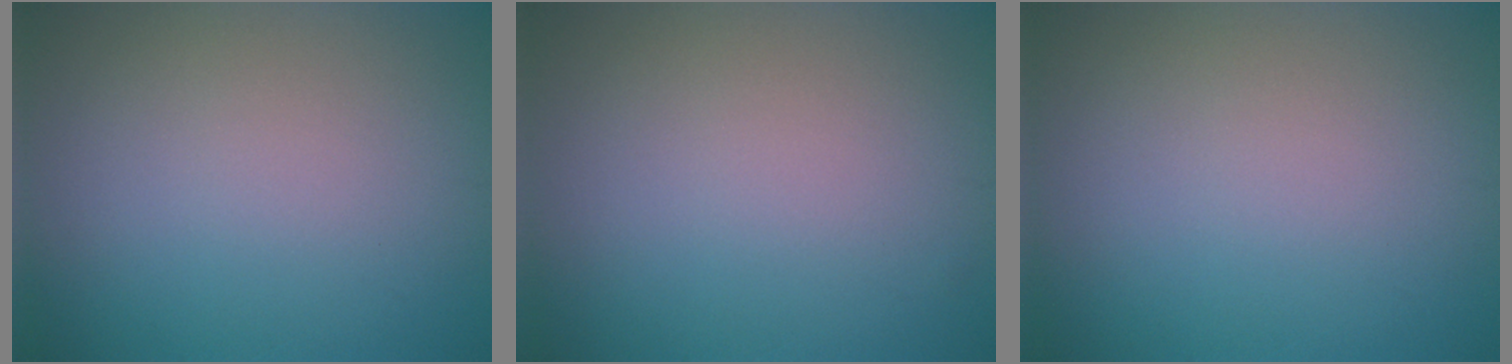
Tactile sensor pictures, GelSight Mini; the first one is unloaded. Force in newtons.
{"total": 0.0}
{"total": 0.0}